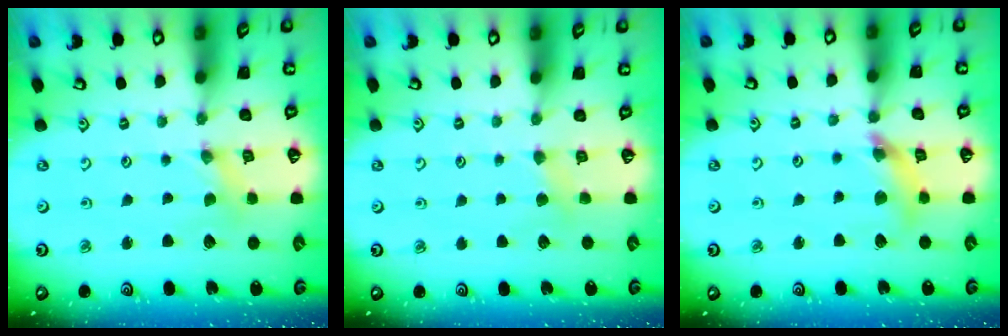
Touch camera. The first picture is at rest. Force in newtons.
{"total": 3.5, "press": 3.5, "slide": 0.5}
{"total": 11.1, "press": 11.0, "slide": 1.3}